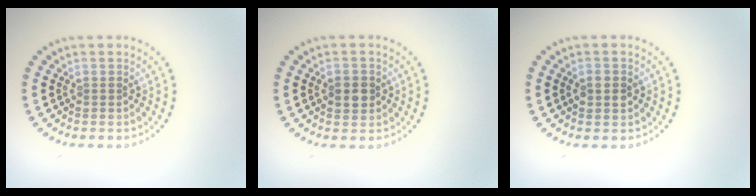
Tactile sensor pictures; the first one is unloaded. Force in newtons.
{"total": 1.9, "press": 1.9, "slide": 0.3}
{"total": 2.0, "press": 2.0, "slide": 0.0}